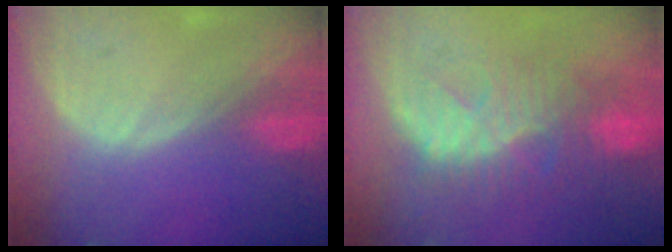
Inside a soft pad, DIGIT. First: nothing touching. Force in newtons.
{"total": 9.8, "press": 9.0, "slide": 3.9}